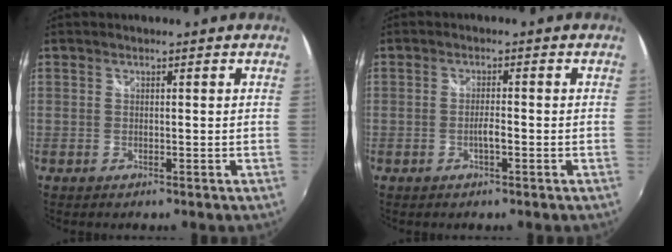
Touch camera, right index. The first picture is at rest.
{"total": 2.0, "force": [-0.9, 0.3, 1.8], "torque": [-0.034, 0.000, -0.017]}